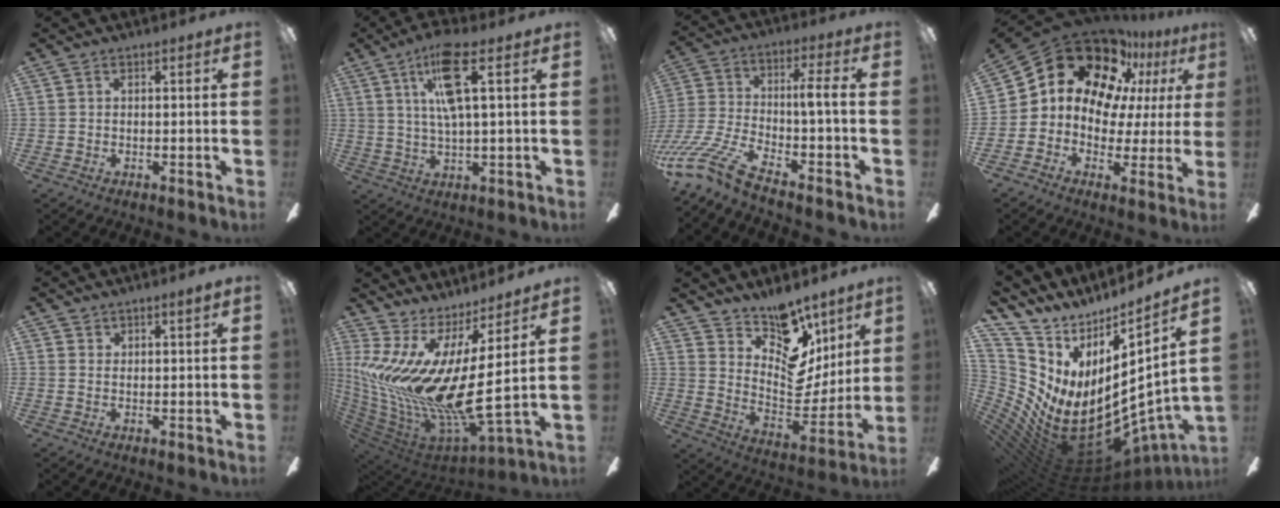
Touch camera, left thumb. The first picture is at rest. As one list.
[{"total": 13.0, "force": [5.0, 3.3, 11.6], "torque": [-0.200, -0.001, 0.082]}, {"total": 14.1, "force": [-6.5, 2.7, 12.2], "torque": [-0.266, 0.006, -0.126]}, {"total": 19.9, "force": [11.6, 12.3, 10.4], "torque": [-0.184, -0.074, 0.210]}, {"total": 1.6, "force": [1.4, 0.0, 0.9], "torque": [-0.021, -0.003, 0.024]}, {"total": 18.9, "force": [0.9, 4.7, 18.3], "torque": [-0.404, -0.082, 0.016]}, {"total": 13.7, "force": [10.0, 7.9, 4.9], "torque": [-0.061, -0.101, 0.185]}, {"total": 13.2, "force": [-1.5, 5.7, 11.8], "torque": [-0.219, -0.066, 0.002]}]